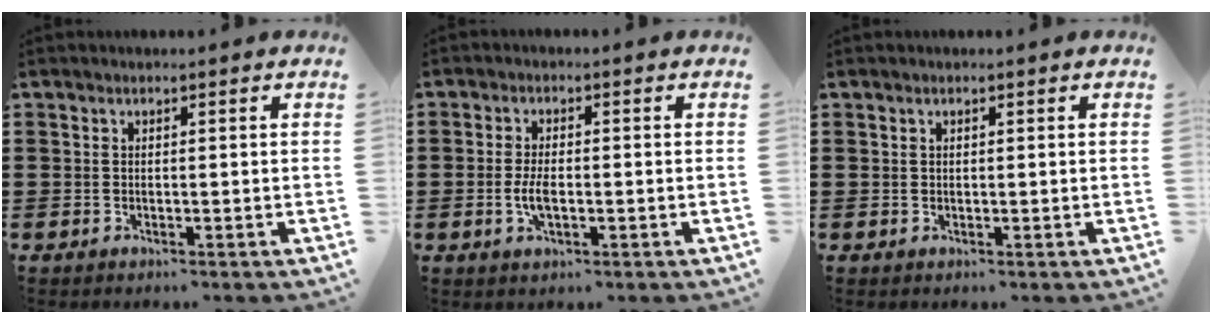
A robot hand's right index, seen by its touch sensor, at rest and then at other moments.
{"total": 3.8, "force": [-0.7, 1.5, 3.4], "torque": [-0.078, -0.005, -0.016]}
{"total": 0.0}